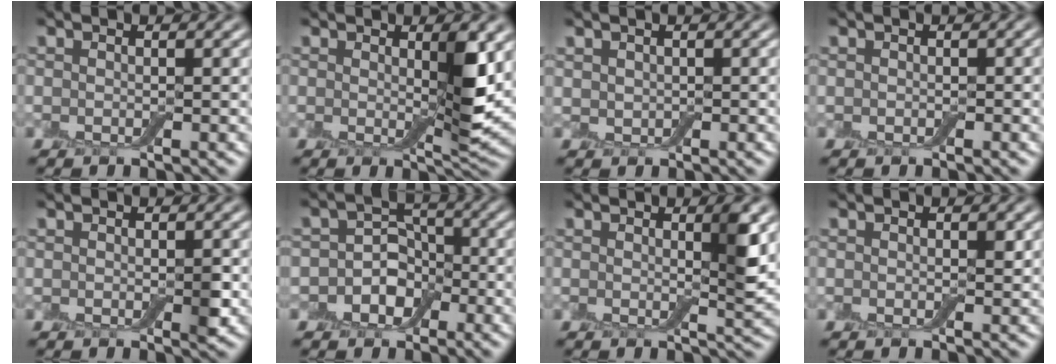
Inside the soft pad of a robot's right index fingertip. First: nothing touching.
{"total": 3.7, "force": [0.7, 1.2, 3.4], "torque": [-0.052, -0.006, 0.015]}
{"total": 1.0, "force": [0.4, 0.8, 0.4], "torque": [-0.014, 0.001, 0.009]}
{"total": 0.0}
{"total": 1.2, "force": [-0.1, 0.7, 0.9], "torque": [-0.012, -0.003, -0.002]}
{"total": 4.8, "force": [-1.6, 3.9, 2.2], "torque": [0.004, 0.006, -0.046]}
{"total": 2.4, "force": [0.7, 0.3, 2.2], "torque": [-0.031, -0.004, 0.010]}
{"total": 0.6, "force": [0.2, 0.4, 0.5], "torque": [-0.005, 0.001, 0.001]}